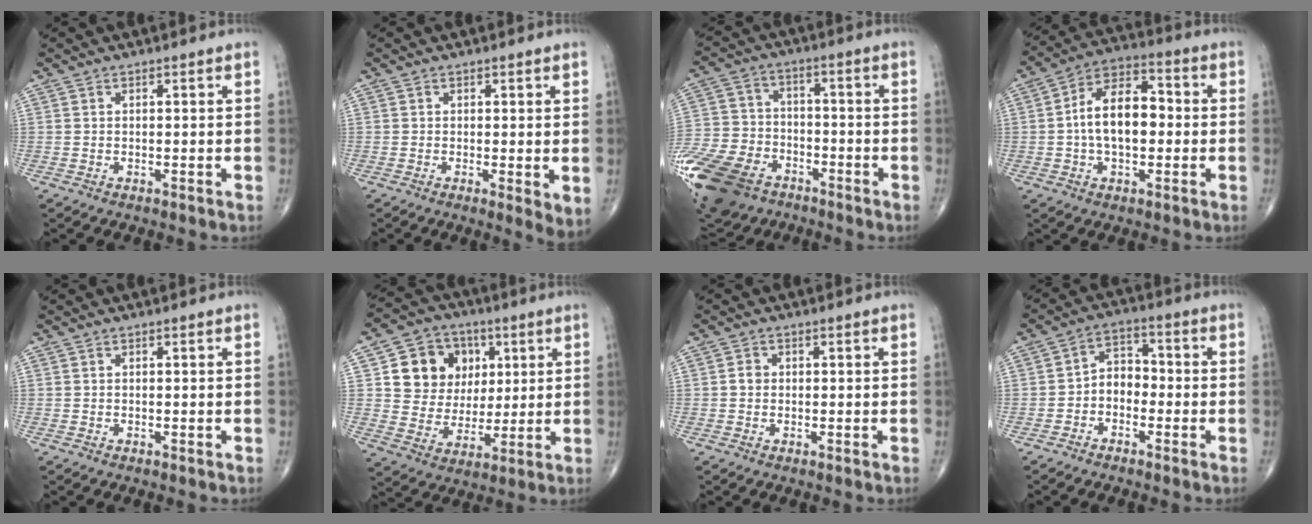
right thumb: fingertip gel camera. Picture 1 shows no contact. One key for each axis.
{"total": 3.4, "fx": -0.1, "fy": 1.2, "fz": 3.2, "tx": -0.050, "ty": -0.013, "tz": -0.004}
{"total": 22.2, "fx": -11.6, "fy": 14.9, "fz": 11.8, "tx": -0.292, "ty": 0.019, "tz": -0.207}
{"total": 12.5, "fx": -0.4, "fy": 7.2, "fz": 10.2, "tx": -0.163, "ty": 0.030, "tz": -0.017}
{"total": 0.0}
{"total": 14.1, "fx": 4.2, "fy": 12.1, "fz": 6.0, "tx": -0.053, "ty": -0.003, "tz": 0.078}
{"total": 1.5, "fx": 0.0, "fy": 1.3, "fz": 0.7, "tx": -0.006, "ty": 0.004, "tz": -0.003}
{"total": 5.5, "fx": -1.8, "fy": 4.1, "fz": 3.2, "tx": -0.030, "ty": 0.029, "tz": -0.047}